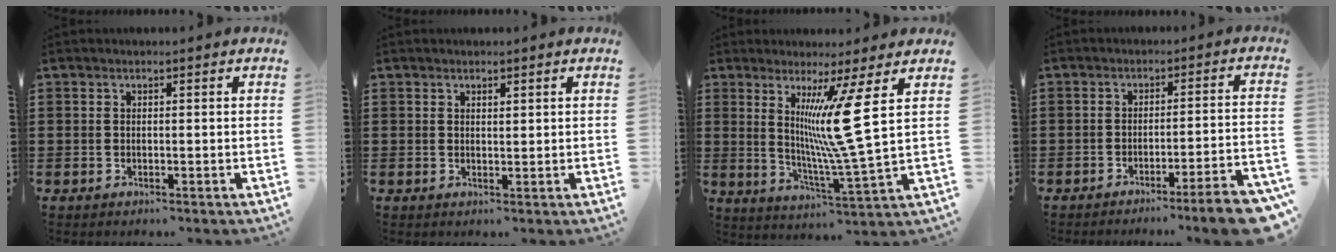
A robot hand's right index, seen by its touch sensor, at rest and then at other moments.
{"total": 0.9, "force": [0.7, 0.4, 0.4], "torque": [-0.007, 0.003, 0.013]}
{"total": 11.7, "force": [3.4, -1.0, 11.1], "torque": [-0.213, -0.017, 0.049]}
{"total": 5.9, "force": [-4.6, -0.5, 3.6], "torque": [-0.056, -0.013, -0.087]}